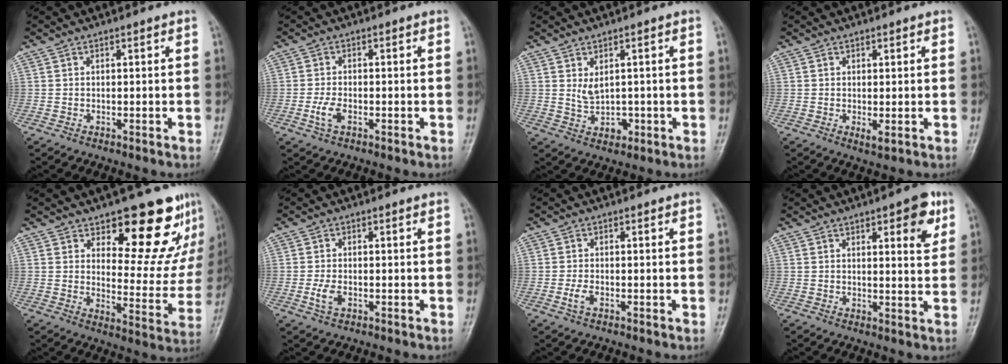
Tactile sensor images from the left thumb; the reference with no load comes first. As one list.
[{"total": 3.1, "force": [-1.2, 1.5, 2.4], "torque": [-0.054, 0.006, -0.025]}, {"total": 3.6, "force": [0.6, 2.5, 2.5], "torque": [-0.036, -0.009, 0.020]}, {"total": 1.4, "force": [0.0, 0.5, 1.3], "torque": [-0.023, -0.006, 0.001]}, {"total": 16.2, "force": [10.8, 6.9, 9.9], "torque": [-0.064, -0.083, 0.144]}, {"total": 2.8, "force": [-0.9, 1.5, 2.2], "torque": [-0.047, 0.002, -0.018]}, {"total": 2.1, "force": [-0.9, 1.0, 1.6], "torque": [-0.037, 0.004, -0.018]}, {"total": 6.9, "force": [3.4, 2.3, 5.5], "torque": [-0.054, -0.014, 0.038]}]